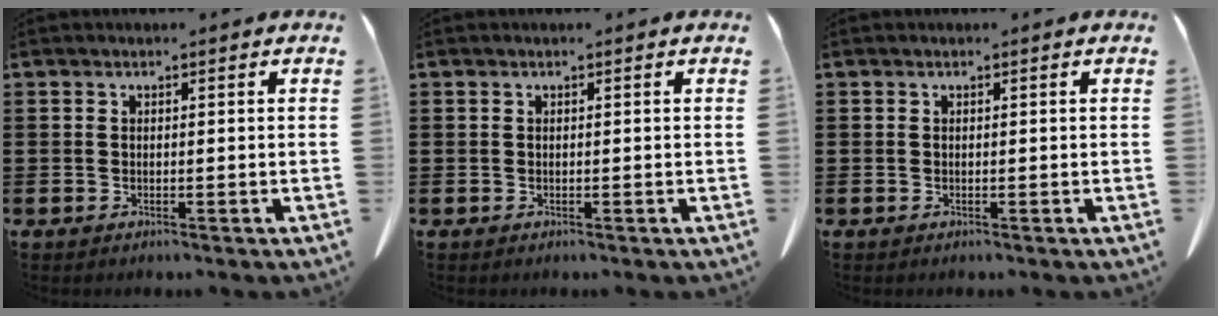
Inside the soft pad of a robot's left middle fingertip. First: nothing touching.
{"total": 0.0}
{"total": 0.0}